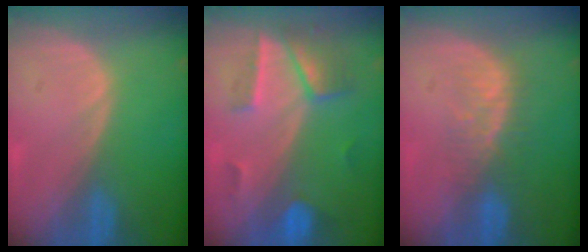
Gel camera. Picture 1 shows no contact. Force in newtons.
{"total": 7.2, "press": 6.3, "slide": 3.4}
{"total": 5.0, "press": 4.7, "slide": 1.6}